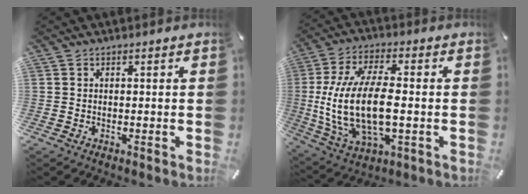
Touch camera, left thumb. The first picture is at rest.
{"total": 17.3, "force": [-0.8, 8.5, 15.0], "torque": [-0.320, -0.008, -0.011]}